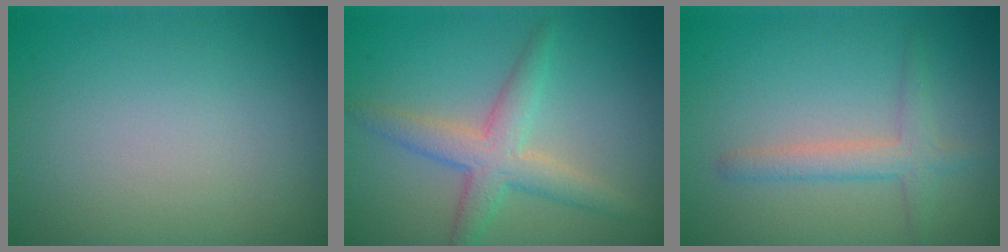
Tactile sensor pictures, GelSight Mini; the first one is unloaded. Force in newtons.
{"total": 3.7, "press": 3.7, "slide": 0.1}
{"total": 2.4, "press": 2.4, "slide": 0.0}